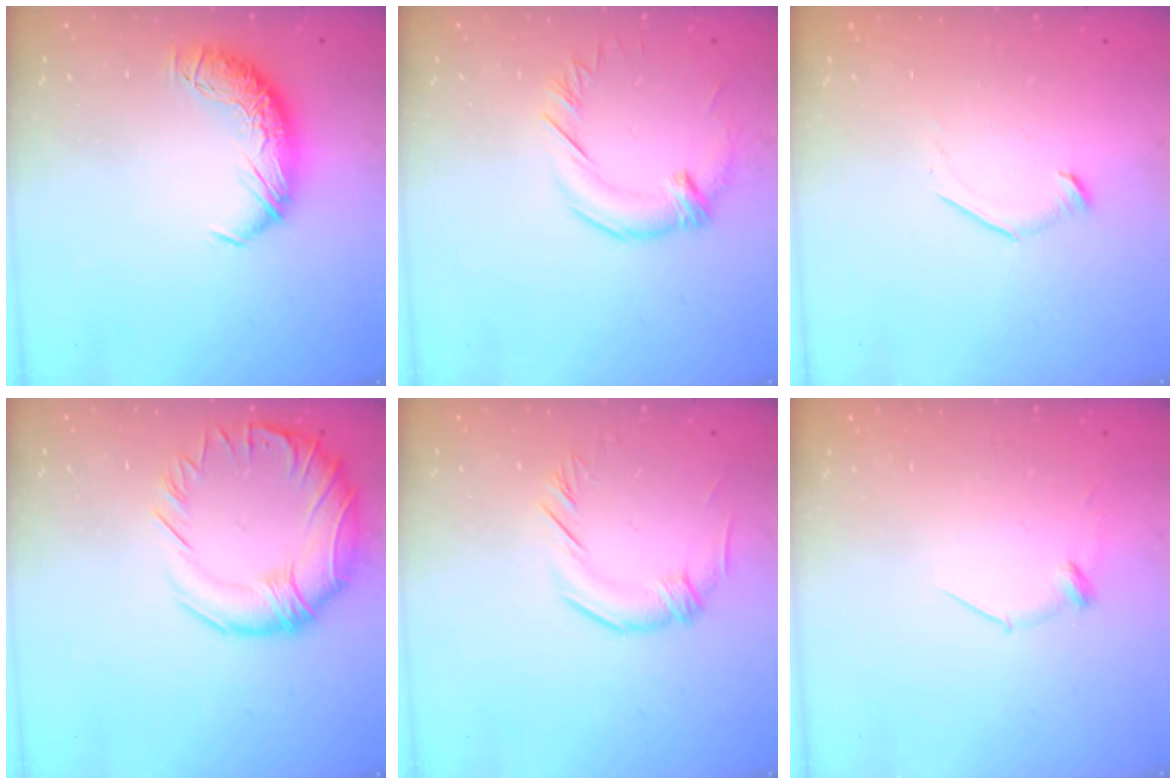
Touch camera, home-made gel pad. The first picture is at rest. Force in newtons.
{"total": 1.4, "press": 1.2, "slide": 0.7}
{"total": 6.7, "press": 6.7, "slide": 0.7}
{"total": 7.4, "press": 6.8, "slide": 3.0}
{"total": 2.3, "press": 1.9, "slide": 1.4}
{"total": 7.8, "press": 7.8, "slide": 0.5}